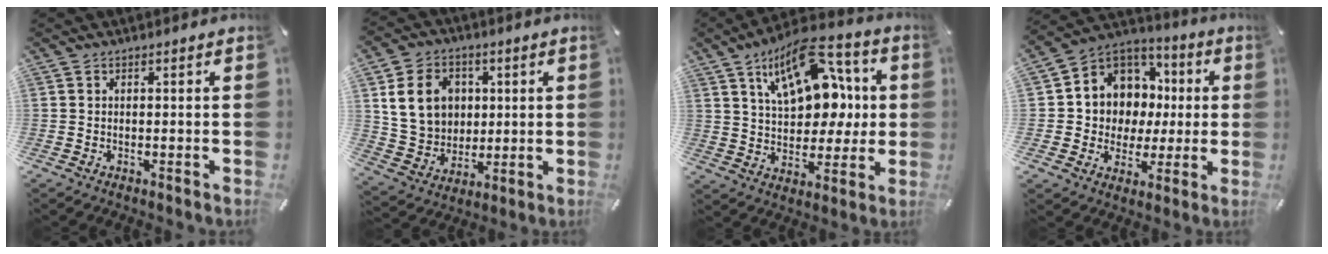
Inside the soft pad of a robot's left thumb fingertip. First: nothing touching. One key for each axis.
{"total": 13.1, "fx": 2.8, "fy": 11.1, "fz": 6.2, "tx": -0.117, "ty": 0.008, "tz": 0.059}
{"total": 18.6, "fx": 8.2, "fy": 11.4, "fz": 12.1, "tx": -0.185, "ty": -0.036, "tz": 0.147}
{"total": 10.1, "fx": 1.5, "fy": 9.9, "fz": 1.5, "tx": -0.039, "ty": -0.023, "tz": 0.041}